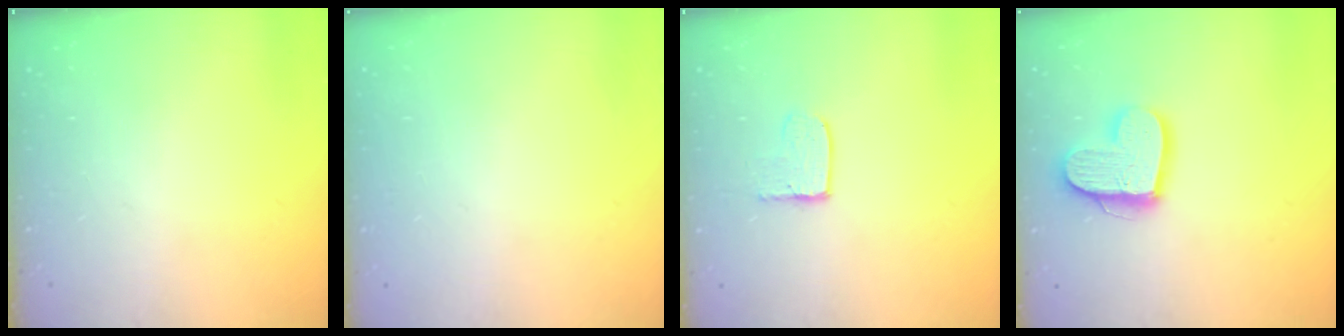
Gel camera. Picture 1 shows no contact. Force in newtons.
{"total": 0.0}
{"total": 3.8, "press": 3.8, "slide": 0.4}
{"total": 14.6, "press": 14.6, "slide": 1.3}